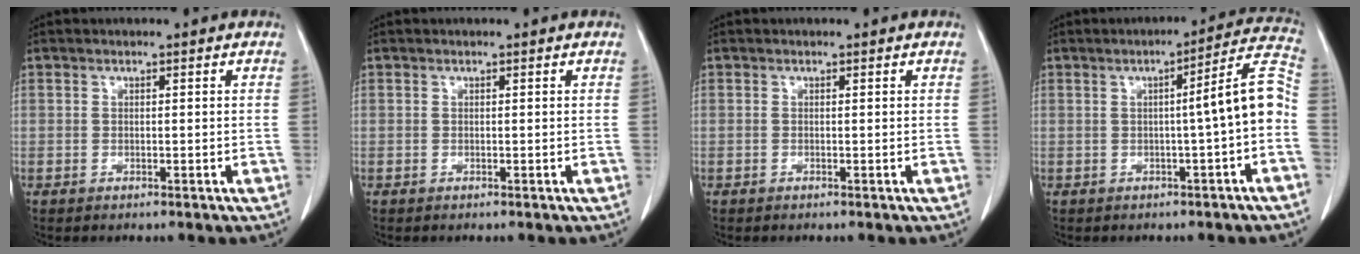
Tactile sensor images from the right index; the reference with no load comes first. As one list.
[{"total": 0.0}, {"total": 0.0}, {"total": 8.1, "force": [-1.1, -0.6, 8.0], "torque": [-0.100, 0.022, -0.019]}]